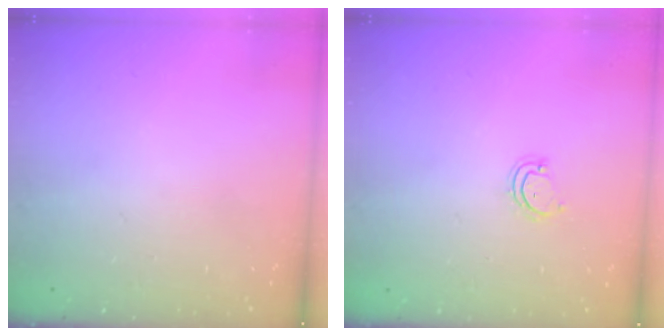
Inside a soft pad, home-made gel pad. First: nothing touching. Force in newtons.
{"total": 2.8, "press": 2.8, "slide": 0.3}